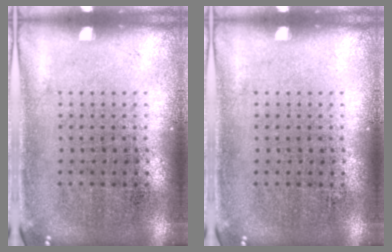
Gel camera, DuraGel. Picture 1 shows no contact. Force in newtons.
{"total": 0.0}